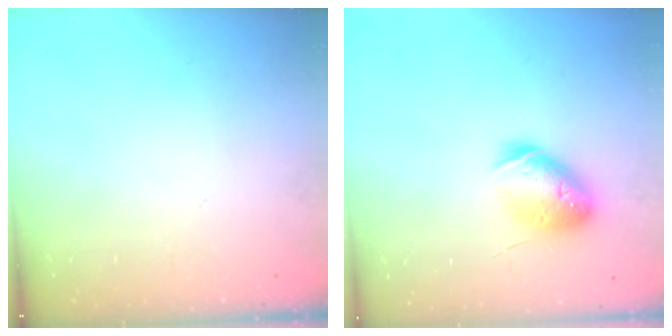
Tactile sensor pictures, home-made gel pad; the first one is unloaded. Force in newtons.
{"total": 14.9, "press": 14.7, "slide": 2.2}